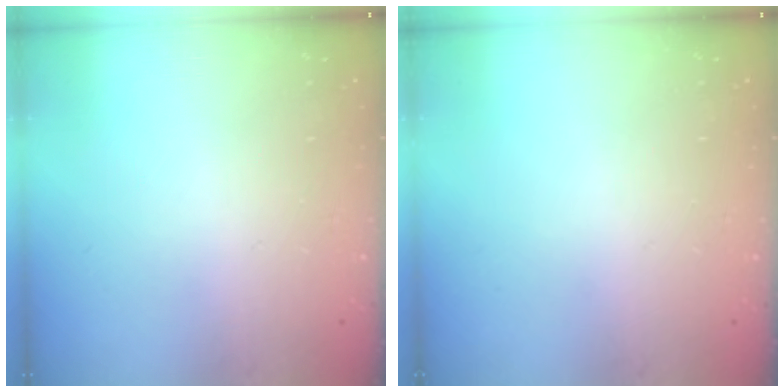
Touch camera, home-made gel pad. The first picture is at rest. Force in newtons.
{"total": 0.0}